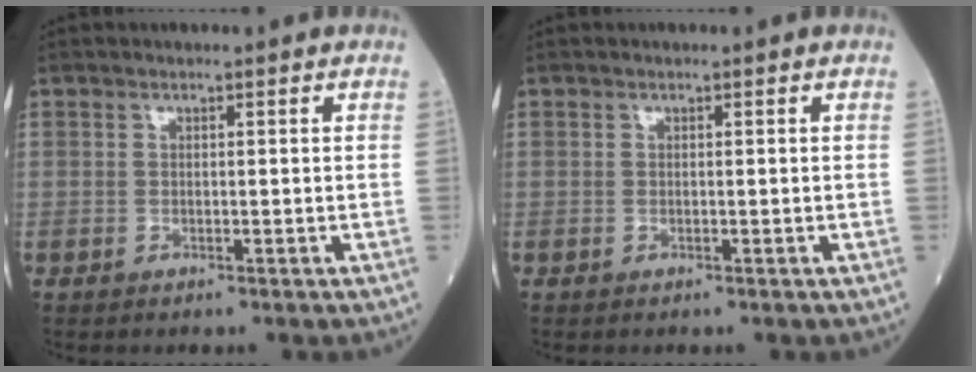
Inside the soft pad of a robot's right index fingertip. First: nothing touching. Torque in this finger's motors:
{"motor_torque": [0.00, 0.00, 0.00, 0.00]}